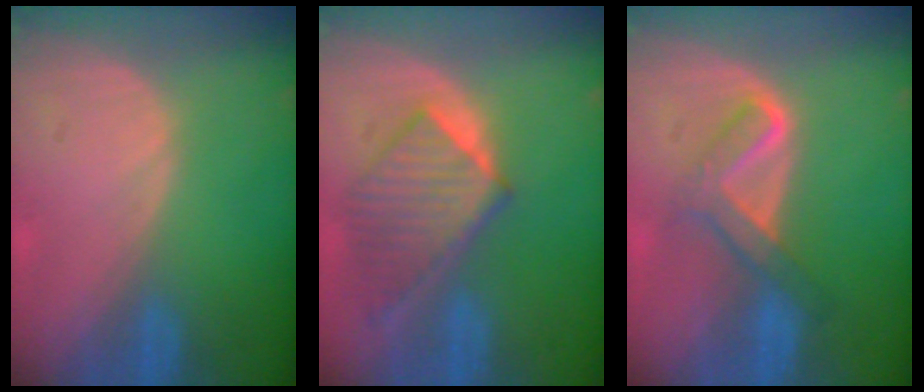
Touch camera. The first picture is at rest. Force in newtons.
{"total": 7.6, "press": 7.5, "slide": 1.1}
{"total": 5.2, "press": 5.2, "slide": 0.4}